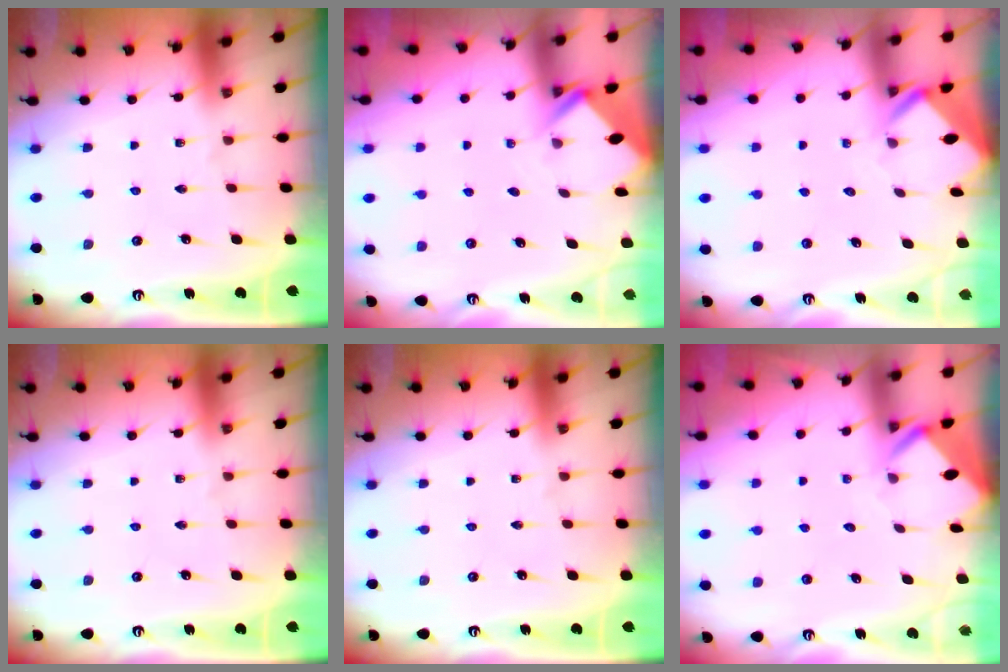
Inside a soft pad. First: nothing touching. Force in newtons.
{"total": 2.5, "press": 2.5, "slide": 0.2}
{"total": 2.4, "press": 2.4, "slide": 0.1}
{"total": 0.0}
{"total": 0.0}
{"total": 3.9, "press": 3.9, "slide": 0.4}